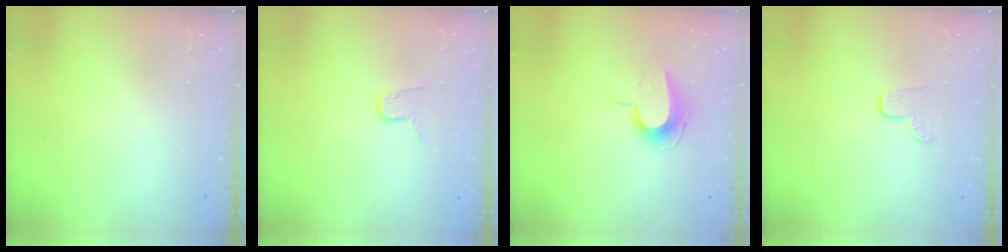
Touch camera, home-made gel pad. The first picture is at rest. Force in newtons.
{"total": 7.2, "press": 7.2, "slide": 0.3}
{"total": 9.4, "press": 9.4, "slide": 0.5}
{"total": 5.1, "press": 5.1, "slide": 0.5}